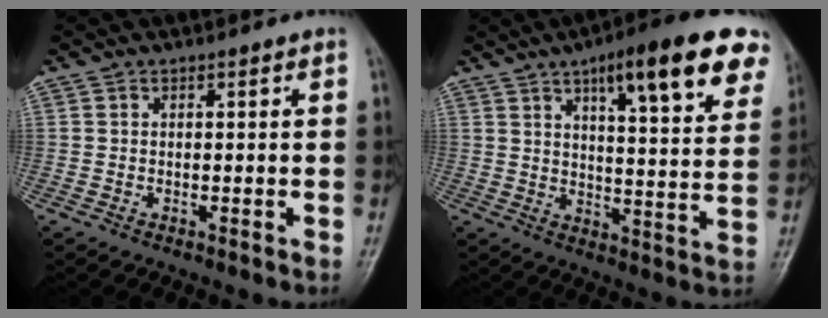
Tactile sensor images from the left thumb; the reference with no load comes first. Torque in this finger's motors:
{"motor_torque": [0.55, 0.50, 1.61, -1.16, 0.11]}